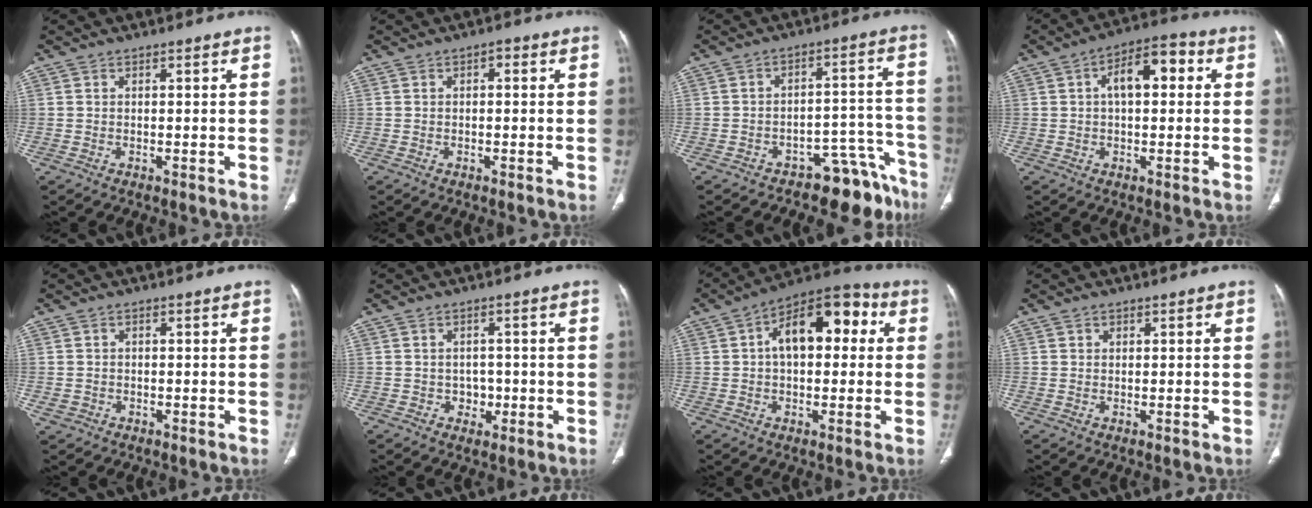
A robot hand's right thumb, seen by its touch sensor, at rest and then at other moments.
{"total": 1.6, "force": [0.4, 0.8, 1.3], "torque": [-0.015, 0.004, 0.001]}
{"total": 9.2, "force": [-7.7, 4.5, 2.2], "torque": [0.028, 0.118, -0.114]}
{"total": 9.4, "force": [2.0, 4.8, 7.8], "torque": [-0.106, 0.027, 0.022]}
{"total": 1.5, "force": [-0.3, 1.4, 0.3], "torque": [-0.001, 0.002, -0.002]}
{"total": 2.9, "force": [-0.7, 2.5, 1.2], "torque": [0.005, 0.006, -0.009]}
{"total": 14.8, "force": [3.0, 8.2, 12.0], "torque": [-0.153, 0.037, 0.036]}
{"total": 0.7, "force": [0.4, 0.6, 0.0], "torque": [0.011, -0.002, 0.004]}